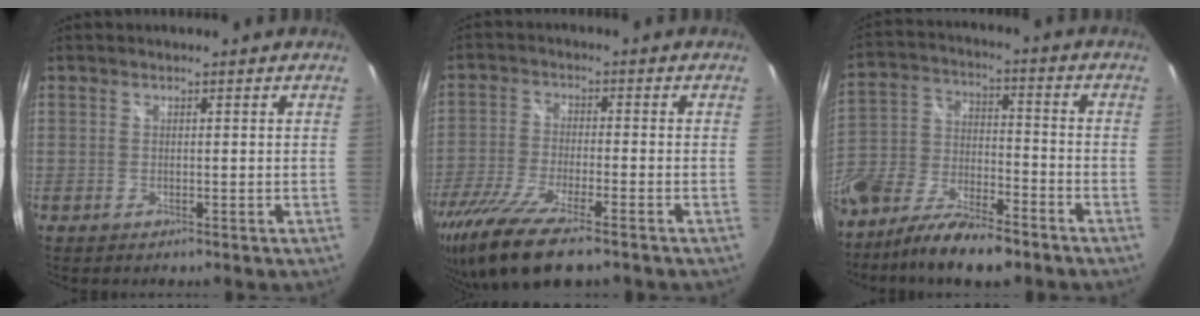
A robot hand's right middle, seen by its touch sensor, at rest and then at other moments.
{"total": 13.6, "force": [-10.0, 2.5, 8.9], "torque": [-0.197, -0.052, -0.188]}
{"total": 16.8, "force": [-9.2, 8.7, 11.0], "torque": [-0.250, -0.017, -0.168]}